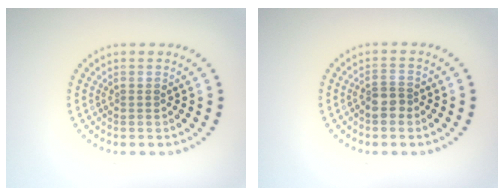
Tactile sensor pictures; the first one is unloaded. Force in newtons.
{"total": 1.9, "press": 1.6, "slide": 1.0}